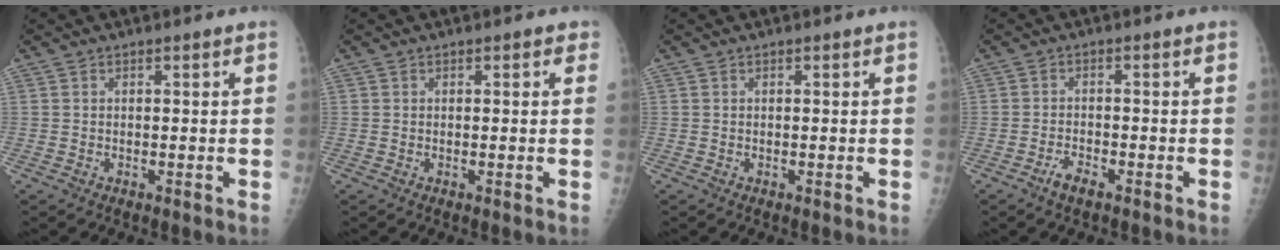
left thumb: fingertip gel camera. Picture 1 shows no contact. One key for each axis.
{"total": 1.2, "fx": 0.5, "fy": 0.9, "fz": 0.6, "tx": 0.008, "ty": 0.002, "tz": -0.001}
{"total": 0.0}
{"total": 2.7, "fx": -2.0, "fy": 0.9, "fz": 1.7, "tx": -0.039, "ty": 0.009, "tz": -0.038}